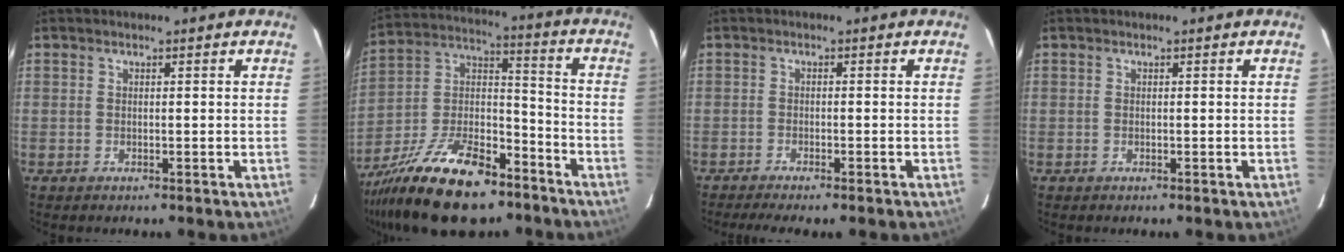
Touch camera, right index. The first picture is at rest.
{"total": 21.4, "force": [-13.9, 9.4, 13.2], "torque": [-0.266, 0.002, -0.237]}
{"total": 4.7, "force": [-4.1, -0.1, 2.5], "torque": [-0.054, -0.015, -0.065]}
{"total": 0.0}